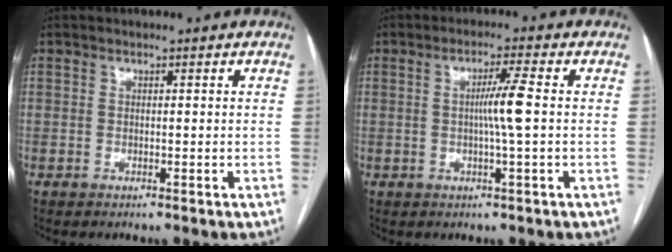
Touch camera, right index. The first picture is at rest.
{"total": 4.7, "force": [0.0, -0.8, 4.7], "torque": [-0.085, 0.000, 0.001]}